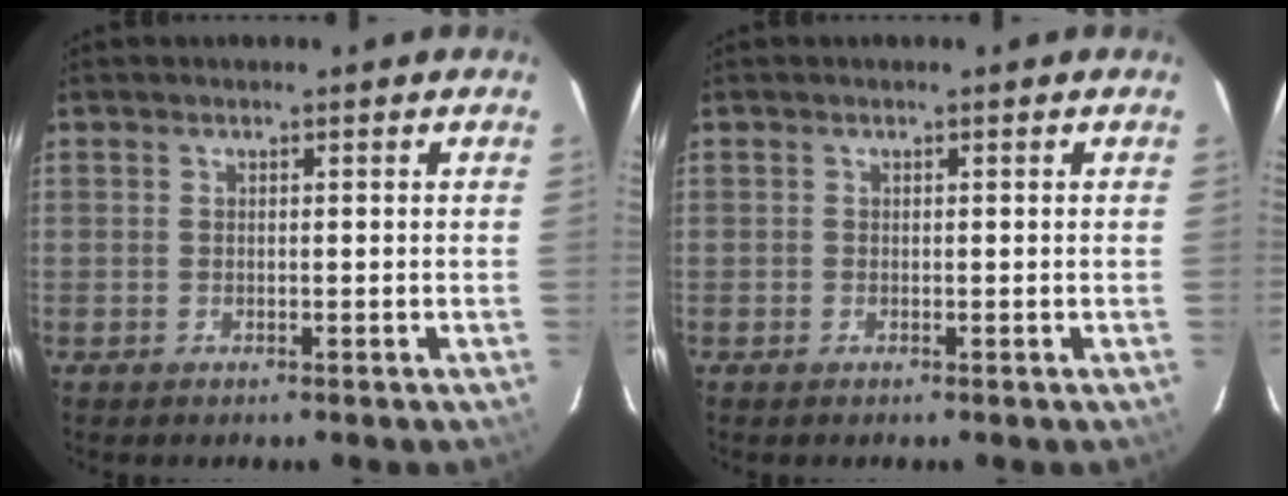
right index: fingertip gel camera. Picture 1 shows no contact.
{"total": 0.0}